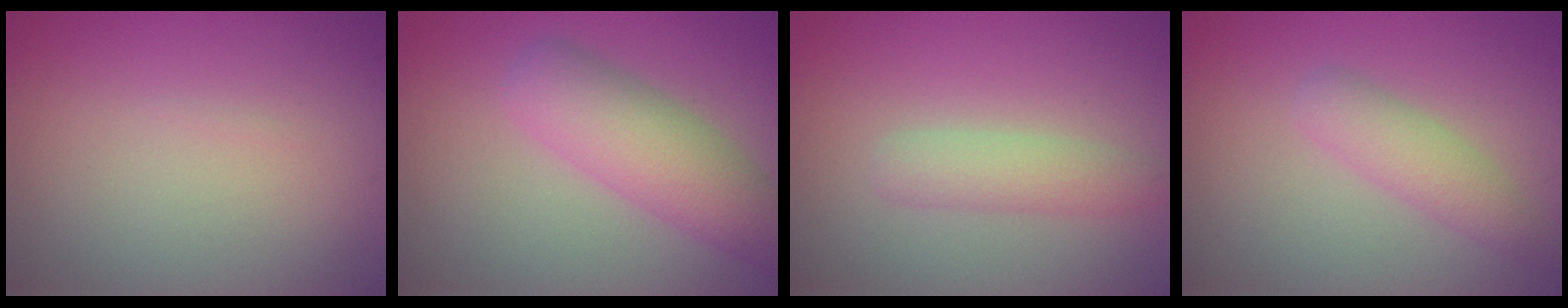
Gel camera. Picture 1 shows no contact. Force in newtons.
{"total": 5.3, "press": 5.3, "slide": 0.2}
{"total": 2.3, "press": 2.3, "slide": 0.1}
{"total": 2.6, "press": 2.6, "slide": 0.1}